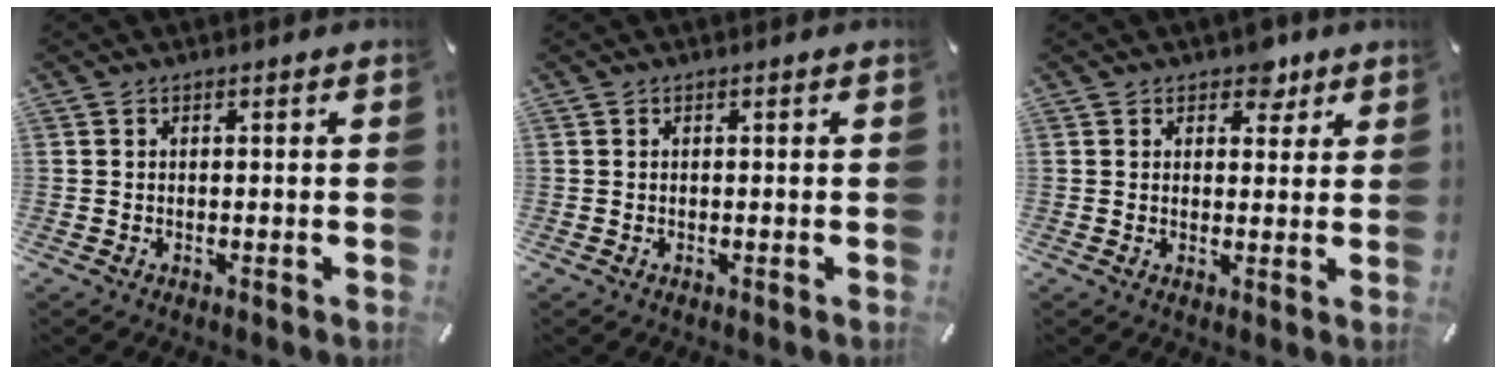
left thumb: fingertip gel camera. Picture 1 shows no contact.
{"total": 0.0}
{"total": 5.2, "force": [3.3, 3.5, 2.0], "torque": [-0.003, -0.014, 0.050]}